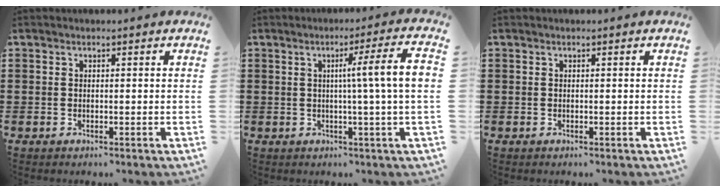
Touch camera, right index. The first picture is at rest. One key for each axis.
{"total": 7.8, "fx": 0.6, "fy": -0.7, "fz": 7.7, "tx": -0.132, "ty": -0.010, "tz": 0.001}
{"total": 0.0}